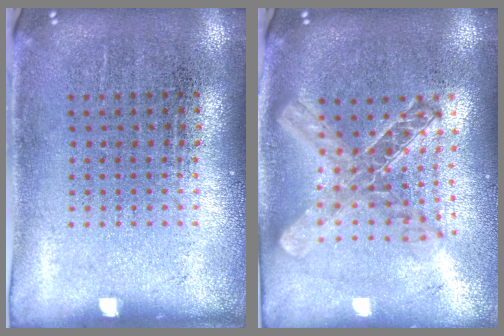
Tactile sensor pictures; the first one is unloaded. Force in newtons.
{"total": 2.1, "press": 1.8, "slide": 1.2}